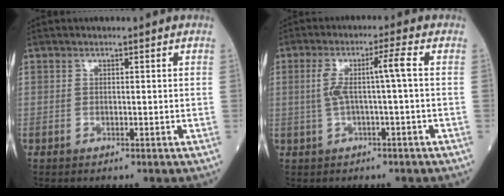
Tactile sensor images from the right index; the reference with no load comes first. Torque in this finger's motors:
{"motor_torque": [0.84, 0.07, 0.49, 0.13]}